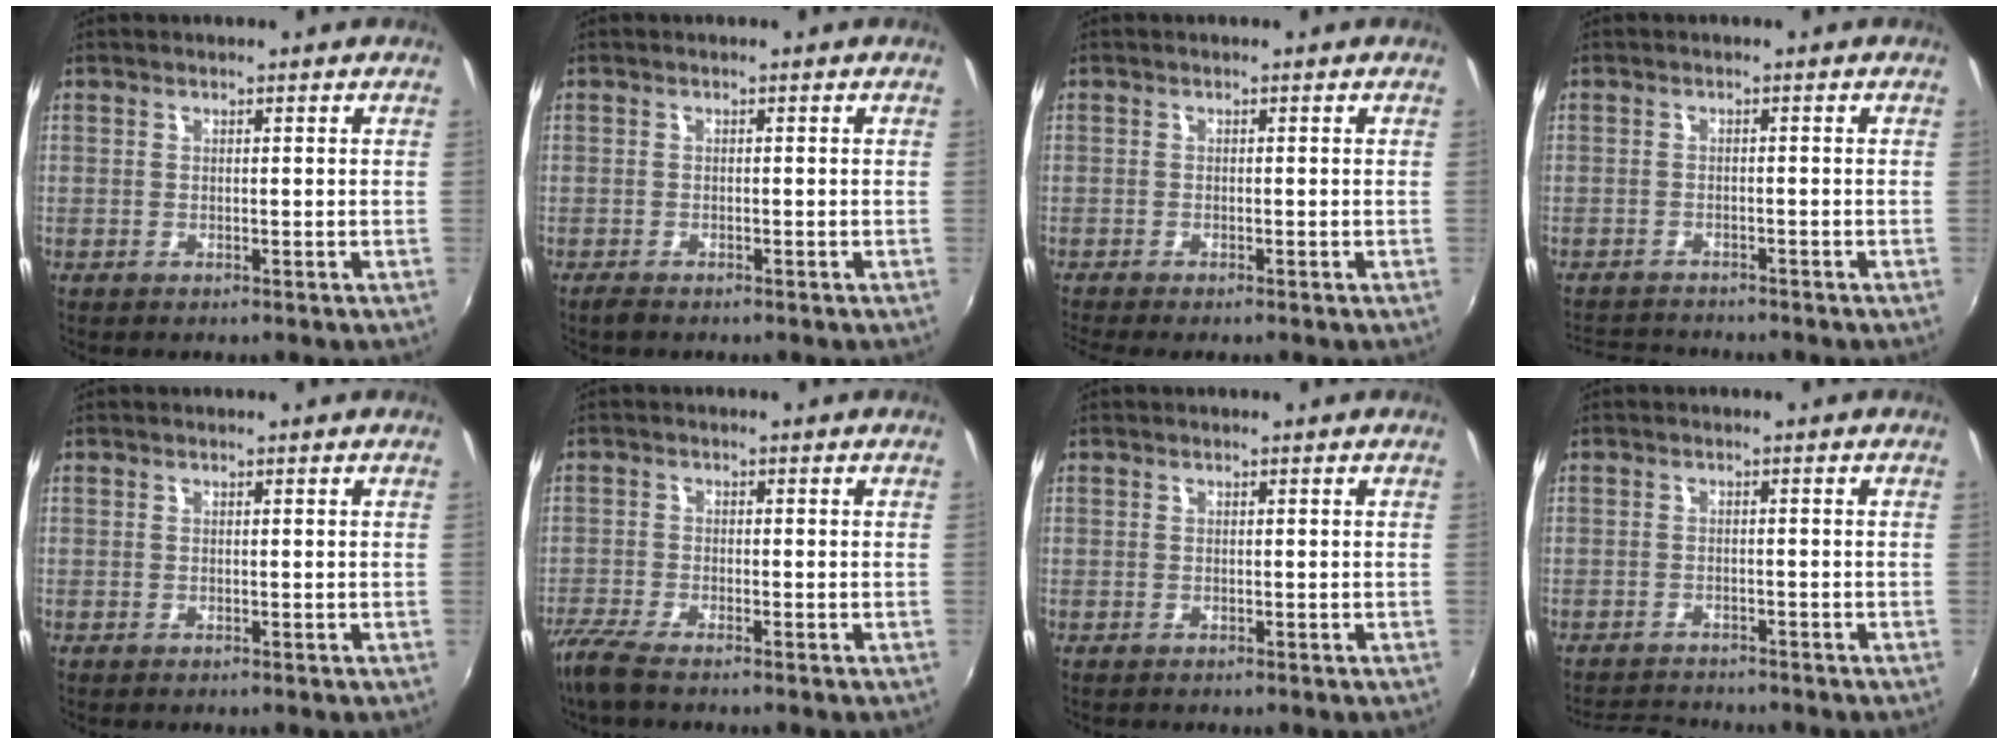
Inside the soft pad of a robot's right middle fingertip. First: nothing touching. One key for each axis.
{"total": 1.4, "fx": -1.2, "fy": 0.4, "fz": 0.6, "tx": -0.013, "ty": -0.004, "tz": -0.024}
{"total": 2.2, "fx": -1.9, "fy": -0.1, "fz": 1.1, "tx": -0.025, "ty": -0.016, "tz": -0.037}
{"total": 6.0, "fx": -5.7, "fy": 1.3, "fz": 1.2, "tx": -0.044, "ty": -0.005, "tz": -0.094}
{"total": 0.0}
{"total": 5.8, "fx": -4.8, "fy": 0.7, "fz": 3.2, "tx": -0.090, "ty": -0.023, "tz": -0.096}
{"total": 0.0}
{"total": 5.2, "fx": -5.1, "fy": 1.0, "fz": 0.8, "tx": -0.034, "ty": -0.002, "tz": -0.084}